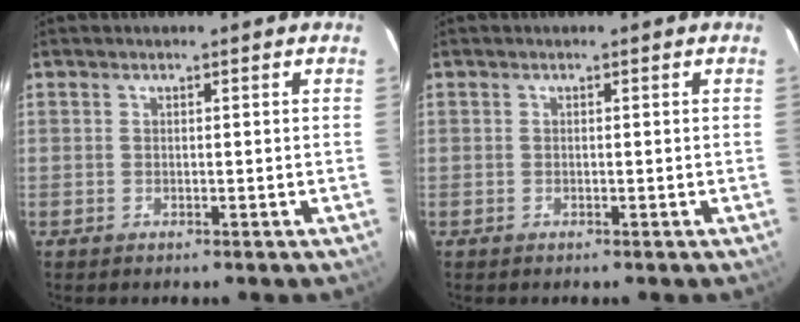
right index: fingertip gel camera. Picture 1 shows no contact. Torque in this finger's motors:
{"motor_torque": [0.00, 0.00, 0.02, 0.00]}